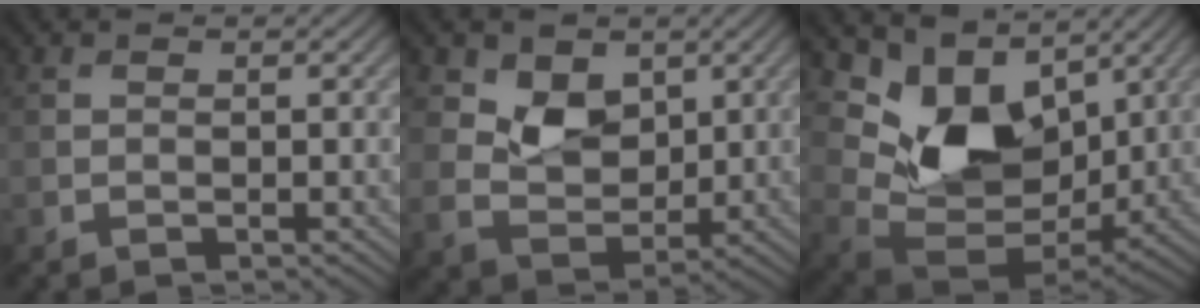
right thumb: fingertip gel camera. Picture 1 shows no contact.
{"total": 5.5, "force": [2.4, 4.0, 3.0], "torque": [-0.069, -0.014, 0.038]}
{"total": 12.2, "force": [5.1, 7.8, 8.0], "torque": [-0.160, -0.004, 0.094]}